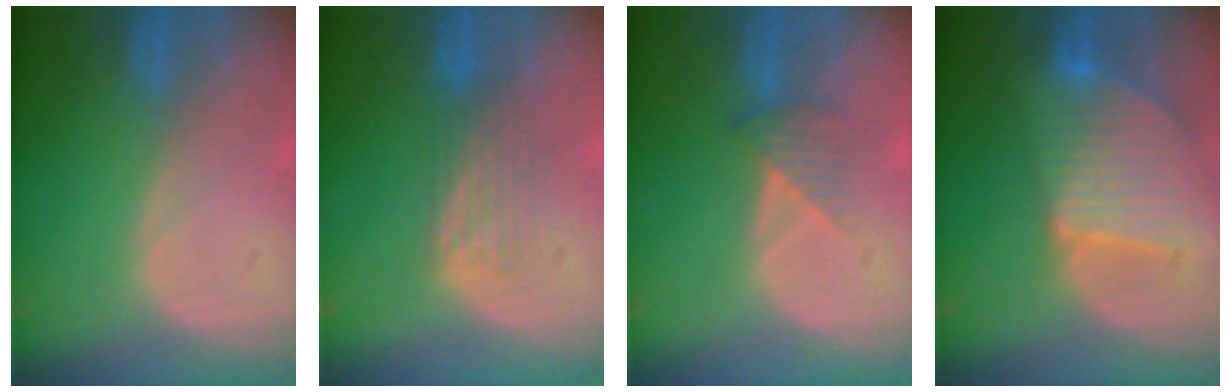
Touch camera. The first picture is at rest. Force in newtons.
{"total": 4.3, "press": 3.6, "slide": 2.3}
{"total": 3.3, "press": 2.9, "slide": 1.5}
{"total": 9.4, "press": 8.1, "slide": 4.7}